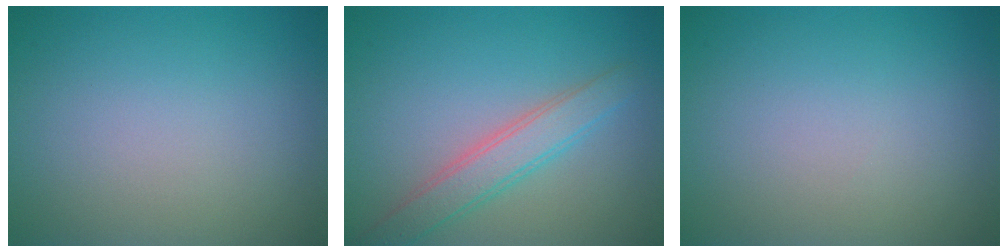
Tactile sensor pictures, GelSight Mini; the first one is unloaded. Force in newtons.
{"total": 3.3, "press": 3.3, "slide": 0.3}
{"total": 0.0}